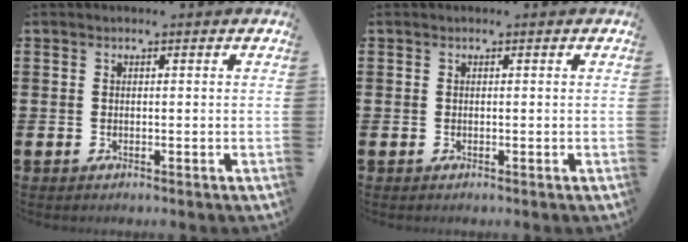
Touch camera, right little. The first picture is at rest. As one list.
[{"total": 0.0}]